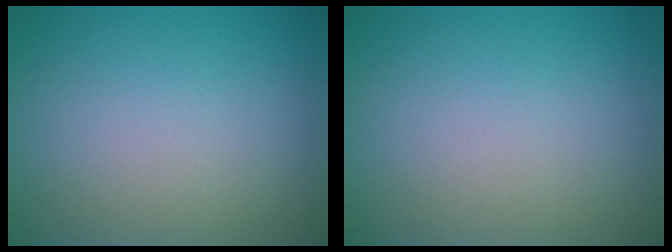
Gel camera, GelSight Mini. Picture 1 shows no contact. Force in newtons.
{"total": 0.0}